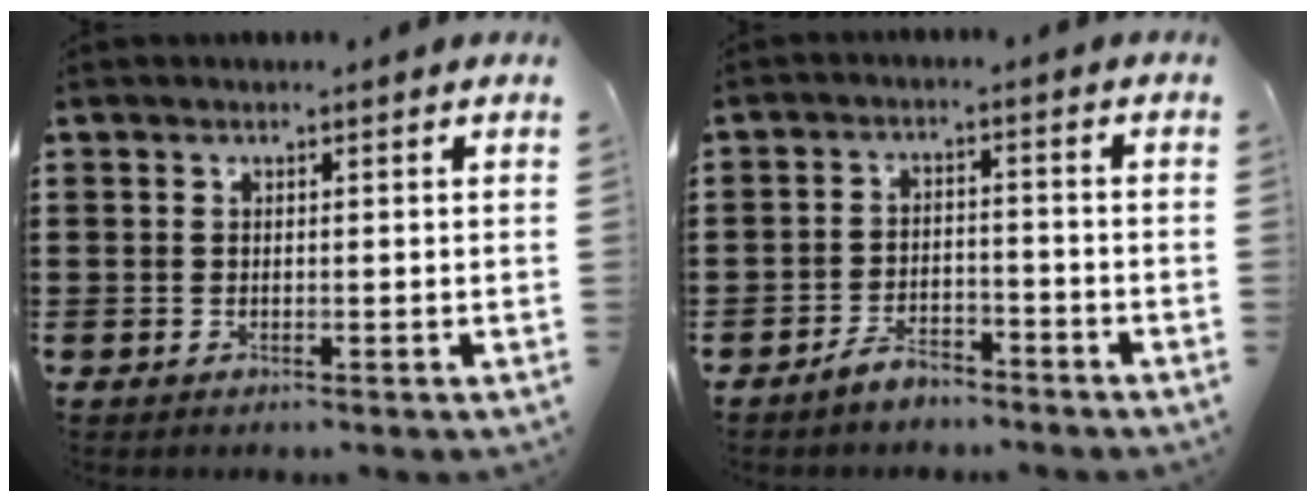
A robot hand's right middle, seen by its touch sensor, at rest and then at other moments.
{"total": 3.7, "force": [-3.5, 1.1, 0.7], "torque": [-0.014, 0.009, -0.069]}